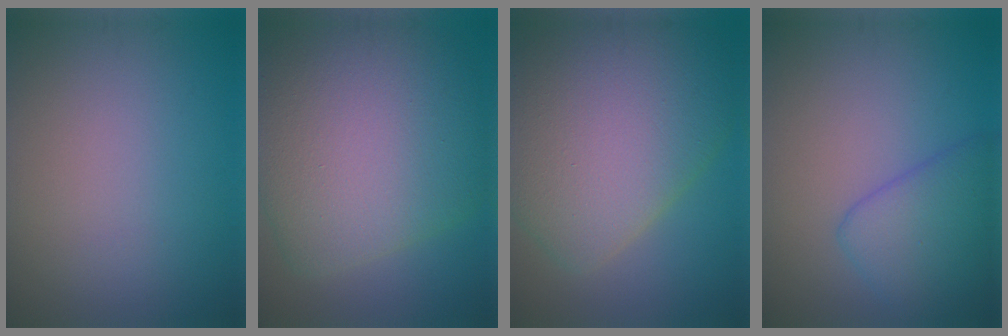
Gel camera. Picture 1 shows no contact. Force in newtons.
{"total": 12.3, "press": 12.2, "slide": 0.8}
{"total": 11.5, "press": 11.5, "slide": 0.5}
{"total": 4.6, "press": 4.6, "slide": 0.3}